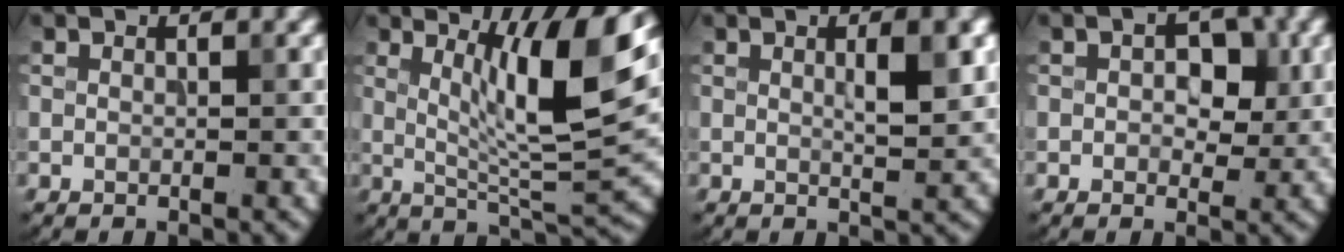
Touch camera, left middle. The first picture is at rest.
{"total": 9.4, "force": [3.0, 1.8, 8.7], "torque": [-0.132, -0.012, 0.055]}
{"total": 3.2, "force": [0.8, 0.7, 3.0], "torque": [-0.044, 0.002, 0.013]}
{"total": 3.5, "force": [0.5, 2.3, 2.6], "torque": [-0.031, 0.000, 0.003]}